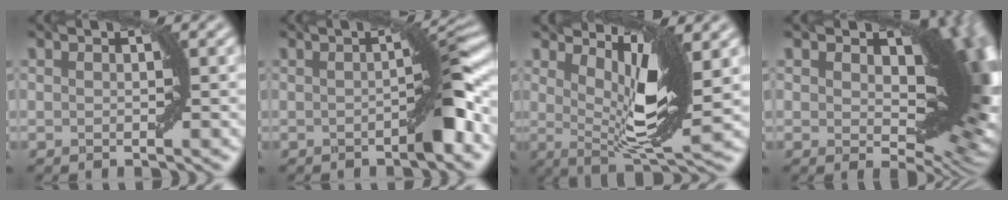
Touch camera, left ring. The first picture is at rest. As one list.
[{"total": 3.5, "force": [-1.1, 0.4, 3.3], "torque": [-0.043, 0.012, -0.021]}, {"total": 7.4, "force": [2.8, 2.1, 6.5], "torque": [-0.105, -0.011, 0.055]}, {"total": 15.6, "force": [3.3, 8.7, 12.5], "torque": [-0.158, -0.011, 0.063]}]